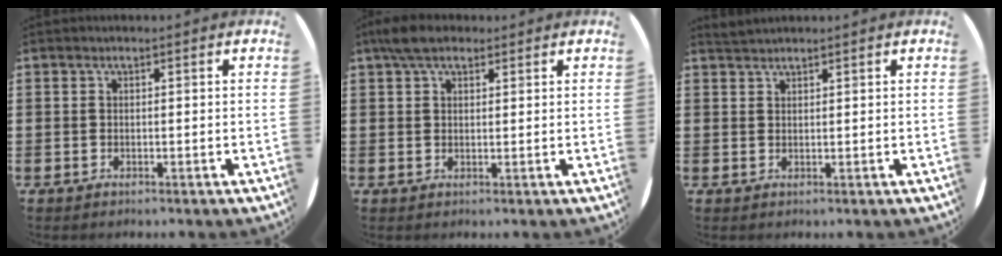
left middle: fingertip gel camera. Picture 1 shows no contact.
{"total": 4.0, "force": [2.9, 1.8, 2.1], "torque": [-0.048, 0.008, 0.053]}
{"total": 1.3, "force": [1.3, 0.0, 0.1], "torque": [-0.004, 0.001, 0.025]}